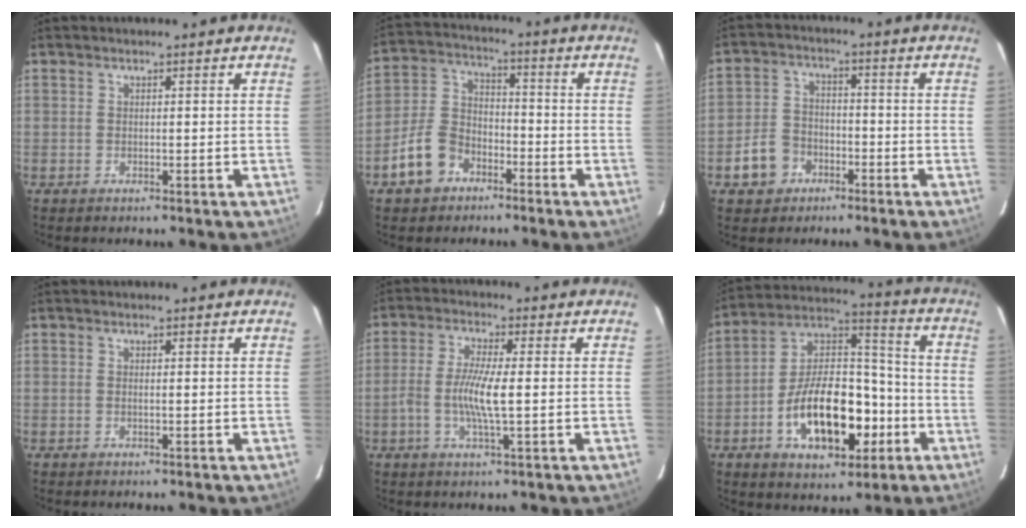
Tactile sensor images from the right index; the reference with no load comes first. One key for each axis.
{"total": 9.8, "fx": -5.6, "fy": 6.7, "fz": 4.4, "tx": -0.104, "ty": 0.028, "tz": -0.099}
{"total": 7.2, "fx": -3.8, "fy": 5.7, "fz": 2.4, "tx": -0.070, "ty": 0.021, "tz": -0.059}
{"total": 0.5, "fx": 0.0, "fy": -0.1, "fz": 0.5, "tx": -0.009, "ty": 0.001, "tz": -0.002}
{"total": 7.1, "fx": -1.0, "fy": 0.8, "fz": 6.9, "tx": -0.139, "ty": -0.001, "tz": -0.023}
{"total": 19.3, "fx": -6.7, "fy": 10.2, "fz": 14.9, "tx": -0.266, "ty": 0.030, "tz": -0.099}